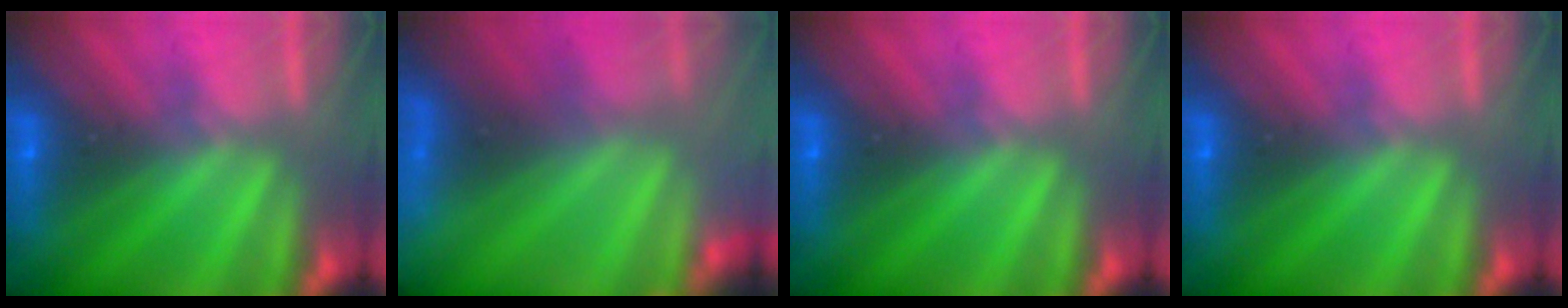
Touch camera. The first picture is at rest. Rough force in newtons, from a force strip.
{"total": 8.5}
{"total": 0.0}
{"total": 0.0}